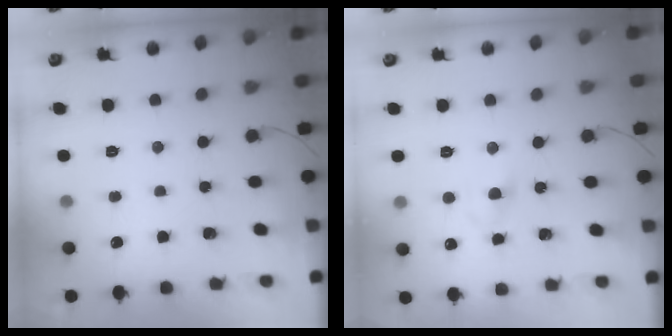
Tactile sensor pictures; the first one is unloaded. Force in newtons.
{"total": 3.6, "press": 3.3, "slide": 1.3}